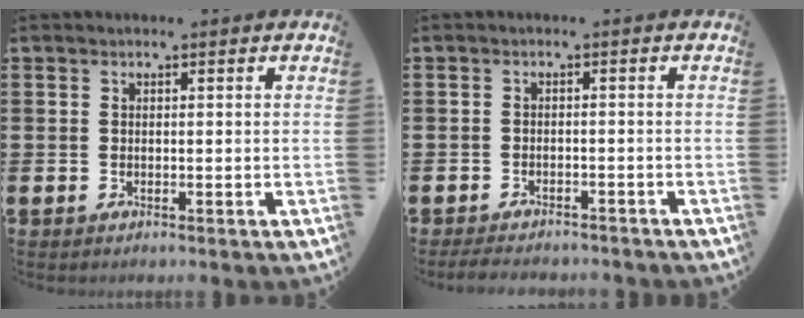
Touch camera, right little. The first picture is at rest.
{"total": 1.8, "force": [-1.7, 0.2, 0.3], "torque": [-0.009, 0.004, -0.036]}